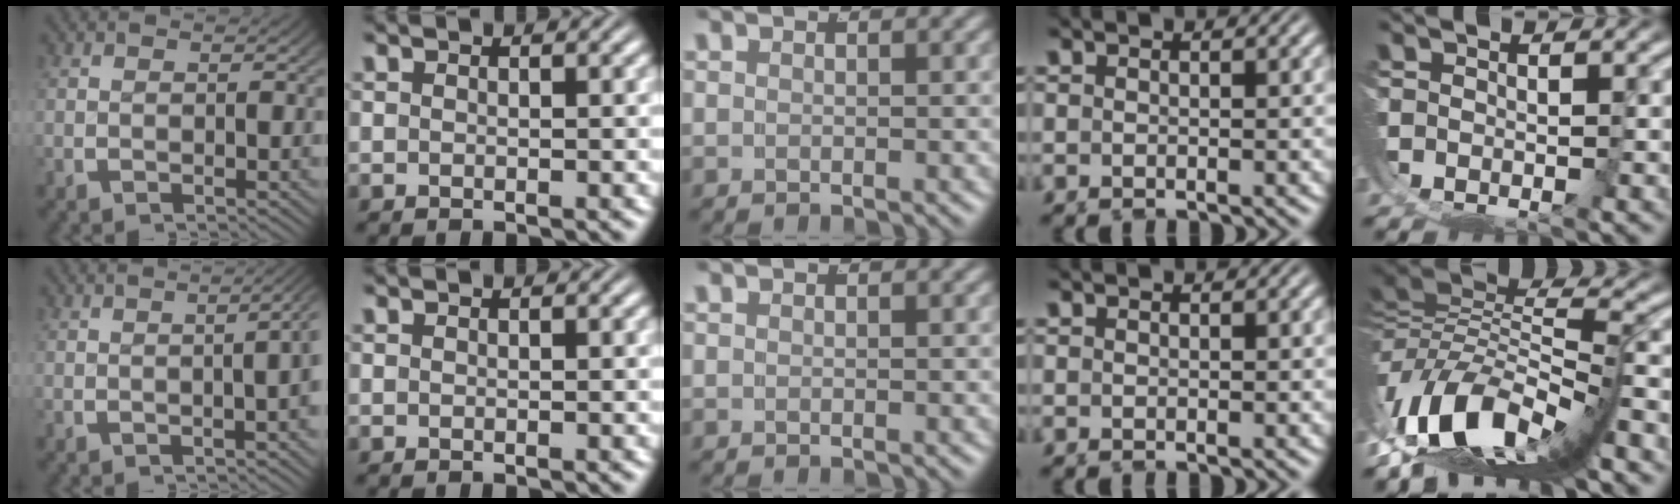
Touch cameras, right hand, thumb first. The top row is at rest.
{"thumb": {"total": 5.0, "force": [1.1, 2.1, 4.4], "torque": [-0.031, 0.029, 0.001]}, "little": {"total": 14.9, "force": [-0.5, 8.1, 12.5], "torque": [-0.211, -0.030, 0.006]}}